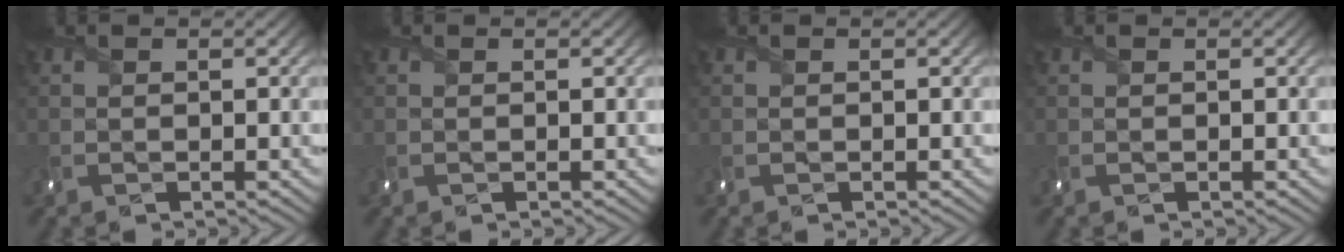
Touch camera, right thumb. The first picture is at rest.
{"total": 0.0}
{"total": 0.0}
{"total": 0.0}